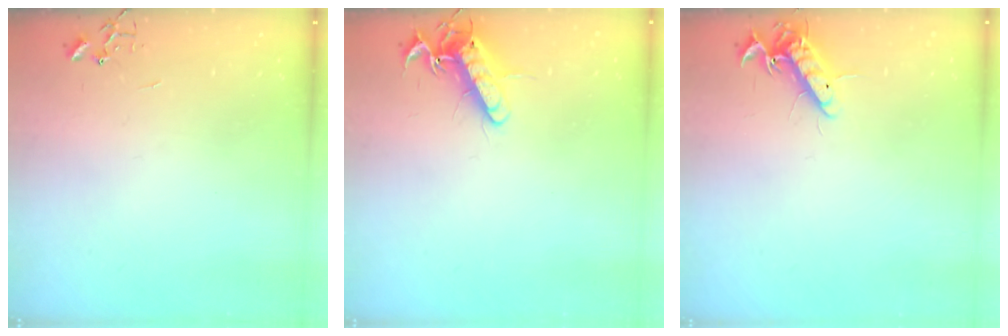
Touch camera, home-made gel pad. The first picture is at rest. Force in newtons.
{"total": 13.6, "press": 13.6, "slide": 1.4}
{"total": 10.7, "press": 10.5, "slide": 1.7}